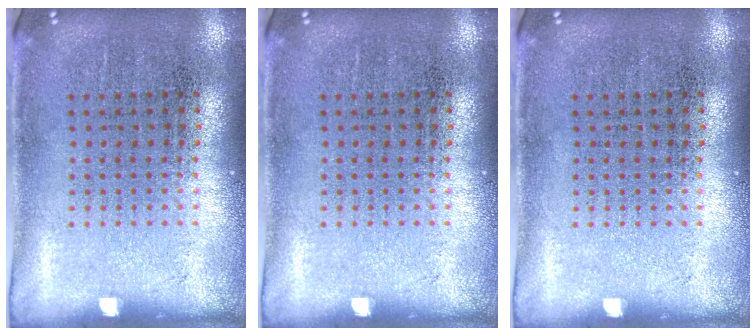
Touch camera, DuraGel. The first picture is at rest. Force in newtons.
{"total": 0.0}
{"total": 0.0}